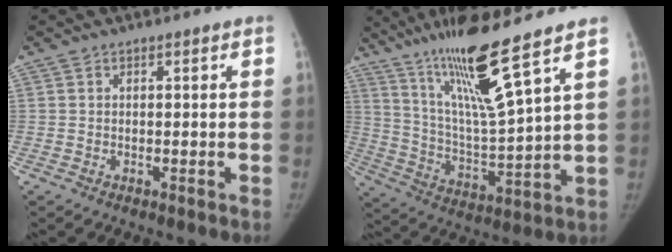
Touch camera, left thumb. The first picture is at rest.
{"total": 17.0, "force": [11.5, 0.4, 12.6], "torque": [-0.214, -0.068, 0.213]}